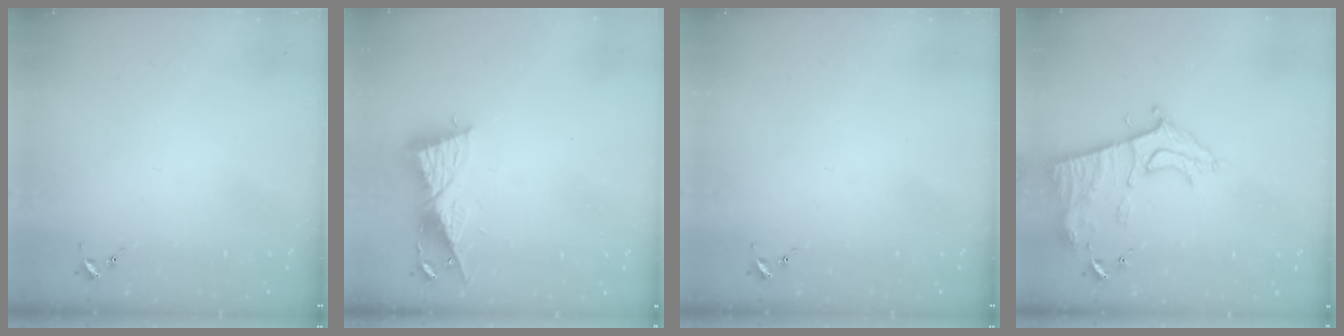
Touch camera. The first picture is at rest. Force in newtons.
{"total": 9.4, "press": 9.4, "slide": 0.6}
{"total": 0.0}
{"total": 11.9, "press": 11.8, "slide": 1.0}